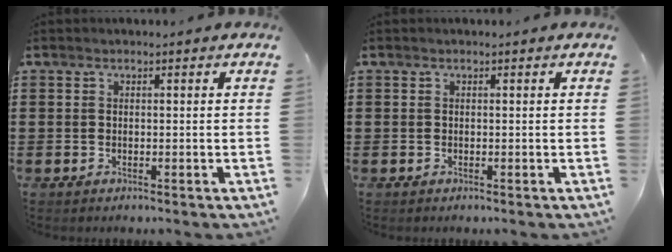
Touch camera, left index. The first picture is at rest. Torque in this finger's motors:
{"motor_torque": [0.00, 0.00, 0.02, 0.00]}